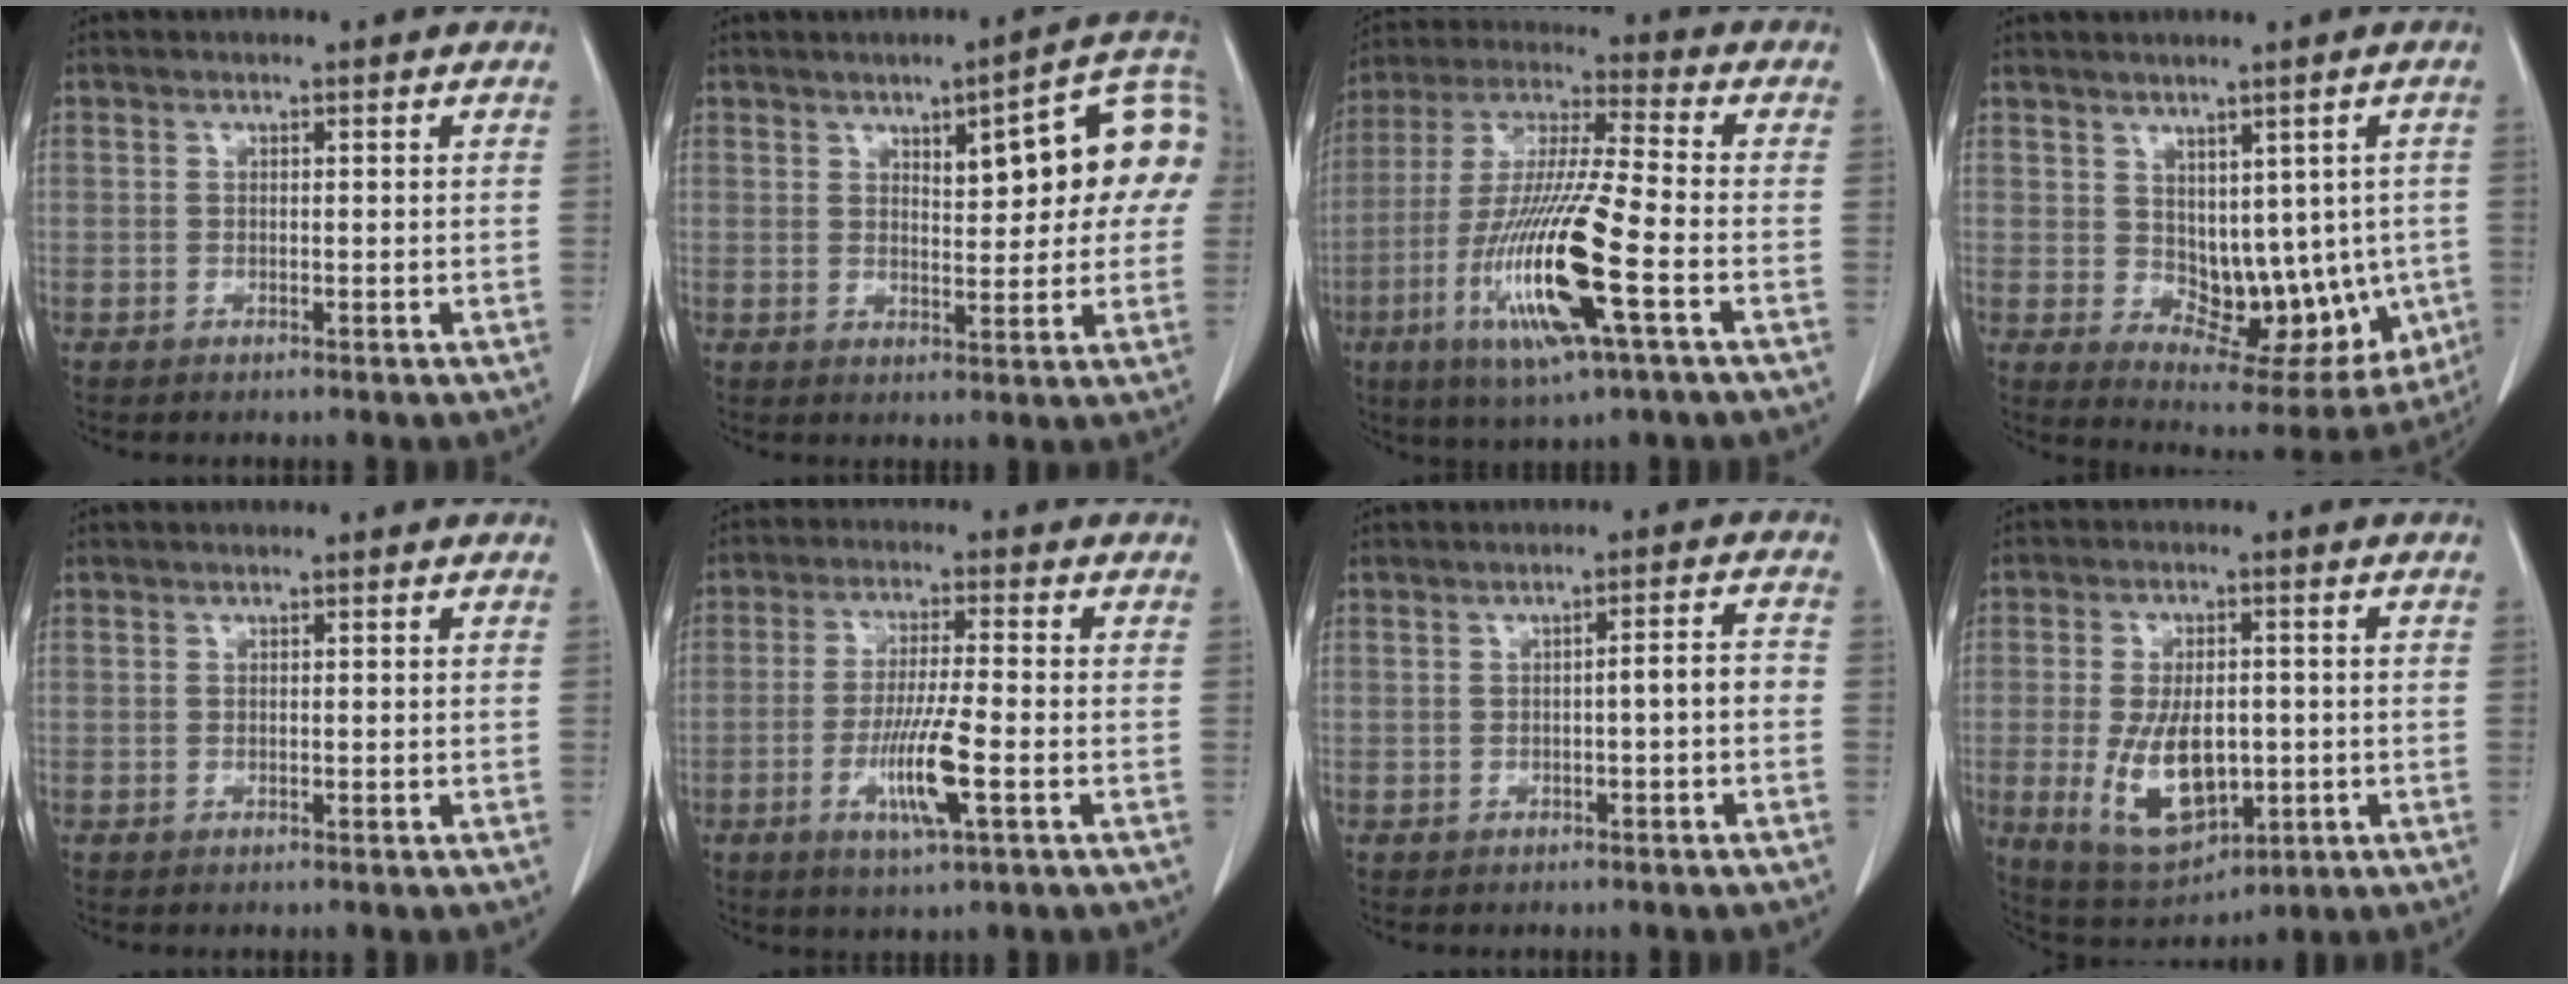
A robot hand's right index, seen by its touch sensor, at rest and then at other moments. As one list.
[{"total": 13.2, "force": [3.3, 3.7, 12.3], "torque": [-0.156, 0.033, 0.041]}, {"total": 17.7, "force": [-5.8, 0.9, 16.7], "torque": [-0.345, -0.023, -0.107]}, {"total": 12.0, "force": [-0.4, 7.3, 9.5], "torque": [-0.101, -0.001, 0.021]}, {"total": 0.0}, {"total": 8.4, "force": [-2.8, 0.1, 7.9], "torque": [-0.152, -0.013, -0.052]}, {"total": 2.9, "force": [-0.8, 0.2, 2.8], "torque": [-0.036, 0.007, -0.013]}, {"total": 11.7, "force": [-2.0, 5.8, 9.9], "torque": [-0.189, -0.009, -0.016]}]